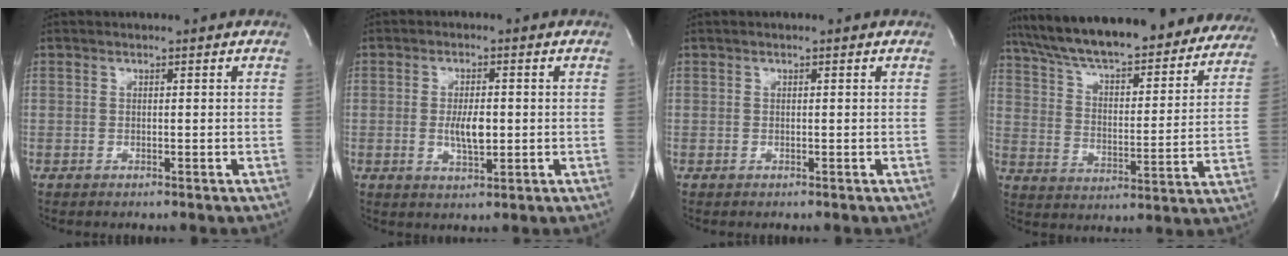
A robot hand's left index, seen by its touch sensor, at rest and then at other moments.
{"total": 4.5, "force": [-0.4, 1.5, 4.2], "torque": [-0.079, -0.004, -0.003]}
{"total": 0.0}
{"total": 31.7, "force": [28.0, 7.2, 13.1], "torque": [-0.224, -0.029, 0.371]}